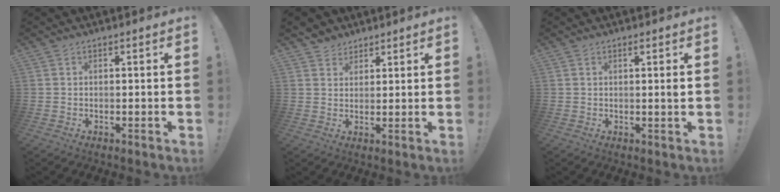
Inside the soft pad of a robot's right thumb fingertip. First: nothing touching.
{"total": 4.0, "force": [2.9, 2.8, -0.3], "torque": [0.003, -0.017, 0.055]}
{"total": 1.5, "force": [0.4, -0.6, 1.3], "torque": [-0.020, -0.005, 0.005]}